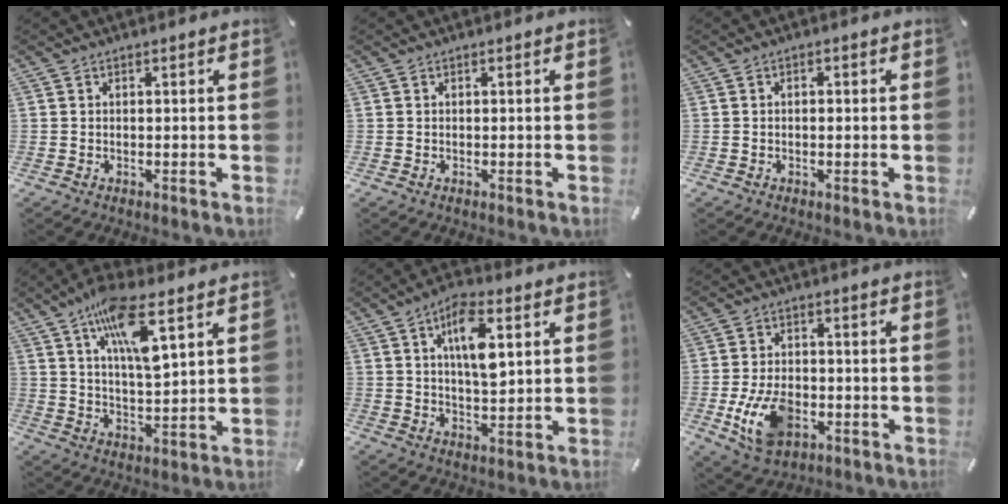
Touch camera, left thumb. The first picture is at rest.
{"total": 0.0}
{"total": 1.2, "force": [-0.3, 0.7, 1.0], "torque": [-0.018, 0.003, -0.007]}
{"total": 13.0, "force": [7.2, 3.8, 10.1], "torque": [-0.175, -0.024, 0.123]}
{"total": 10.7, "force": [3.9, 4.8, 8.7], "torque": [-0.143, -0.004, 0.063]}
{"total": 11.2, "force": [-3.2, 7.4, 7.8], "torque": [-0.149, 0.001, -0.056]}